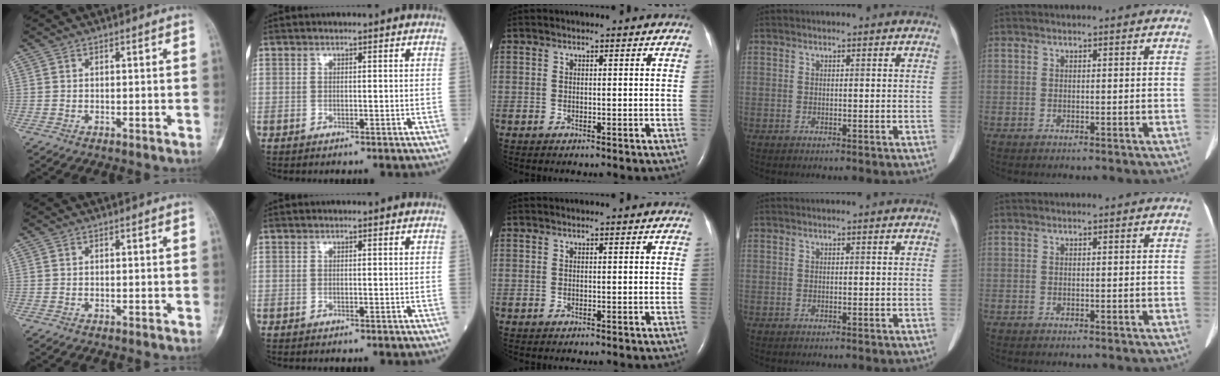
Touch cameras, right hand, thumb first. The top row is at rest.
{}